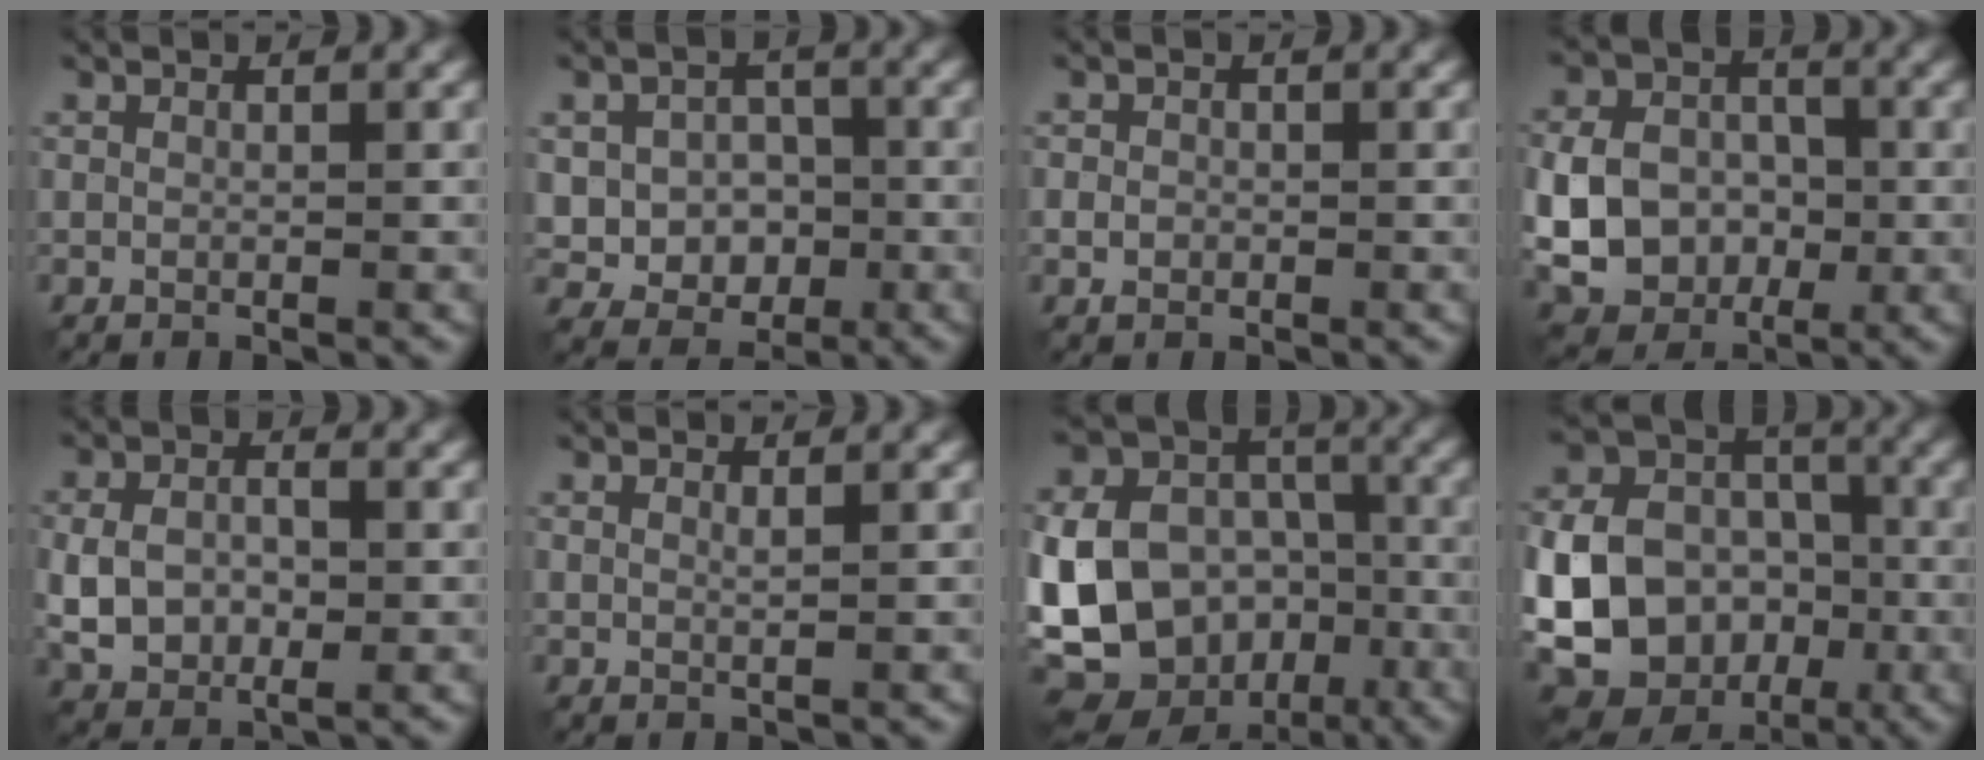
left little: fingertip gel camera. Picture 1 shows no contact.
{"total": 4.9, "force": [-0.7, 4.1, 2.7], "torque": [-0.033, -0.002, -0.019]}
{"total": 1.4, "force": [-0.4, 1.2, 0.6], "torque": [-0.010, -0.002, -0.012]}
{"total": 8.3, "force": [-1.2, 6.6, 4.8], "torque": [-0.088, -0.004, -0.037]}
{"total": 5.1, "force": [-0.5, 3.5, 3.7], "torque": [-0.078, -0.002, -0.010]}
{"total": 0.6, "force": [0.5, 0.1, 0.4], "torque": [-0.008, -0.002, 0.009]}
{"total": 15.5, "force": [-4.8, 12.5, 7.7], "torque": [-0.185, -0.024, -0.091]}
{"total": 19.0, "force": [-4.6, 16.9, 7.3], "torque": [-0.185, -0.032, -0.090]}